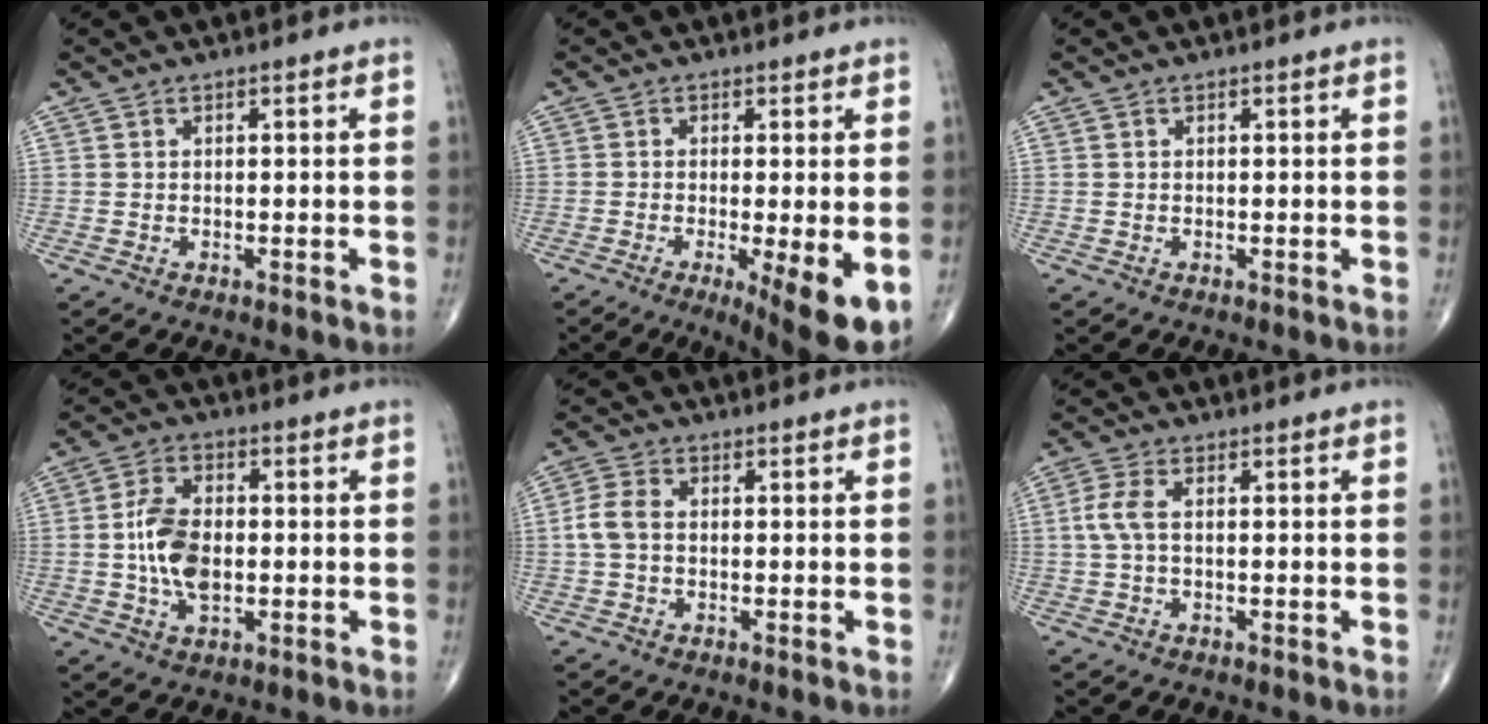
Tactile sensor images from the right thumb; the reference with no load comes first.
{"total": 9.6, "force": [-3.1, 2.0, 8.8], "torque": [-0.129, -0.024, -0.045]}
{"total": 0.0}
{"total": 9.3, "force": [-0.6, 5.3, 7.6], "torque": [-0.139, 0.005, -0.013]}
{"total": 4.3, "force": [-0.1, 2.9, 3.2], "torque": [-0.076, 0.013, -0.007]}
{"total": 3.8, "force": [0.2, 1.7, 3.3], "torque": [-0.094, 0.006, 0.000]}